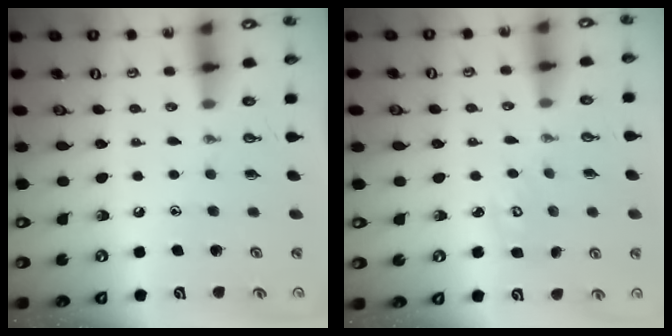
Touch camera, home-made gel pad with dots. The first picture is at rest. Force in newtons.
{"total": 2.9, "press": 2.9, "slide": 0.1}